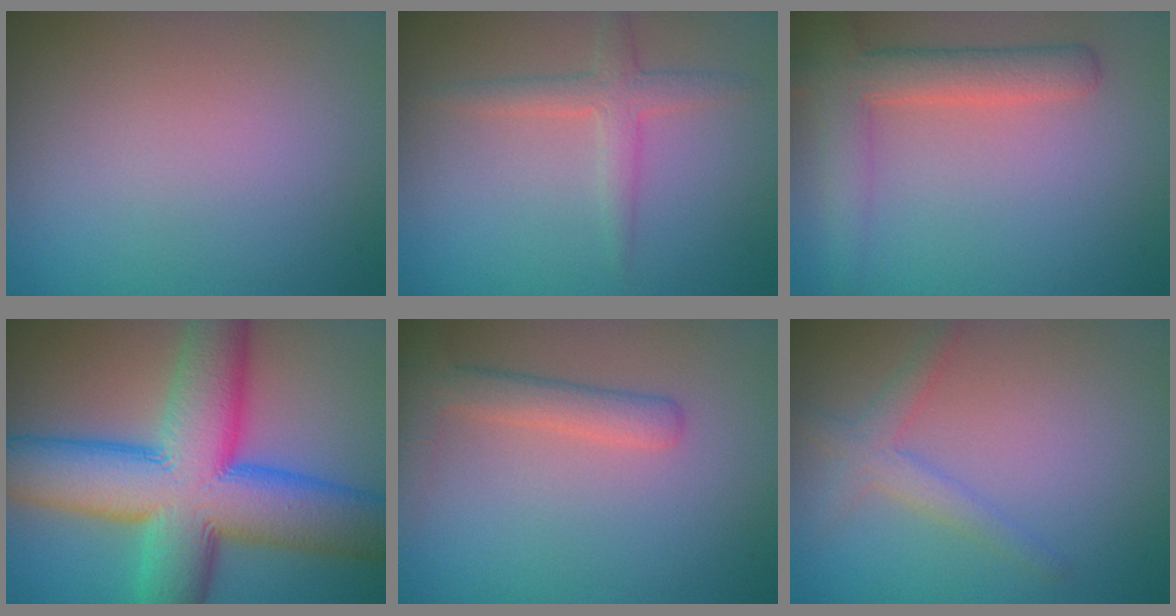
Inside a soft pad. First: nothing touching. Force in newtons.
{"total": 2.3, "press": 2.3, "slide": 0.0}
{"total": 4.4, "press": 4.4, "slide": 0.3}
{"total": 14.9, "press": 14.9, "slide": 0.3}
{"total": 2.8, "press": 2.8, "slide": 0.1}
{"total": 2.2, "press": 2.2, "slide": 0.1}